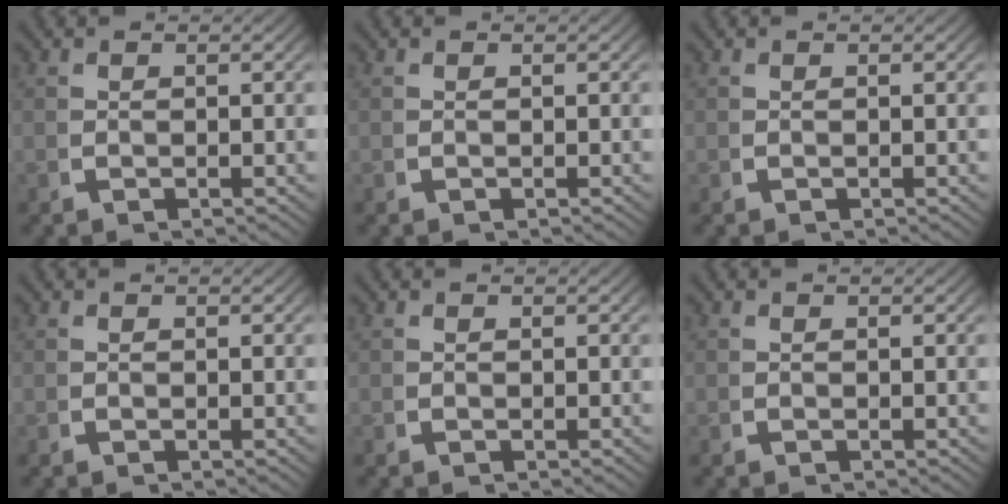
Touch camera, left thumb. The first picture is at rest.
{"total": 0.0}
{"total": 0.0}
{"total": 0.0}
{"total": 0.0}
{"total": 0.0}